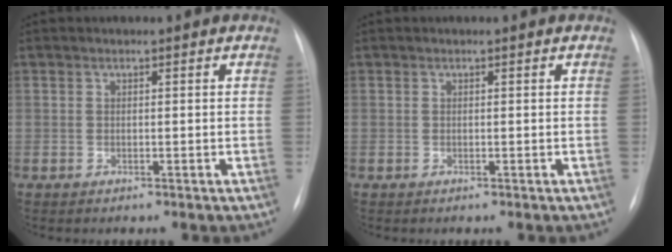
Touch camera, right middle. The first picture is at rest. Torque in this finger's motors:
{"motor_torque": [-0.01, -0.01, 0.00, 0.00]}